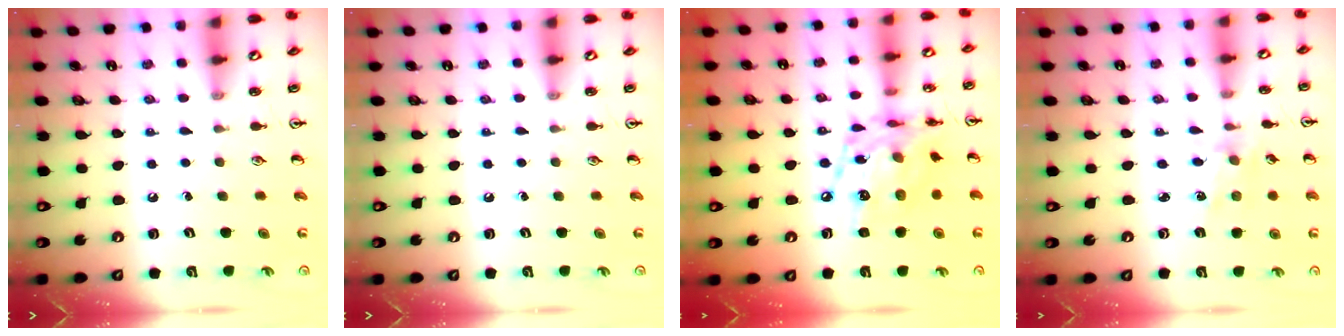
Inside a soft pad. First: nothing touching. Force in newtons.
{"total": 0.0}
{"total": 15.8, "press": 15.8, "slide": 1.2}
{"total": 1.2, "press": 1.2, "slide": 0.2}